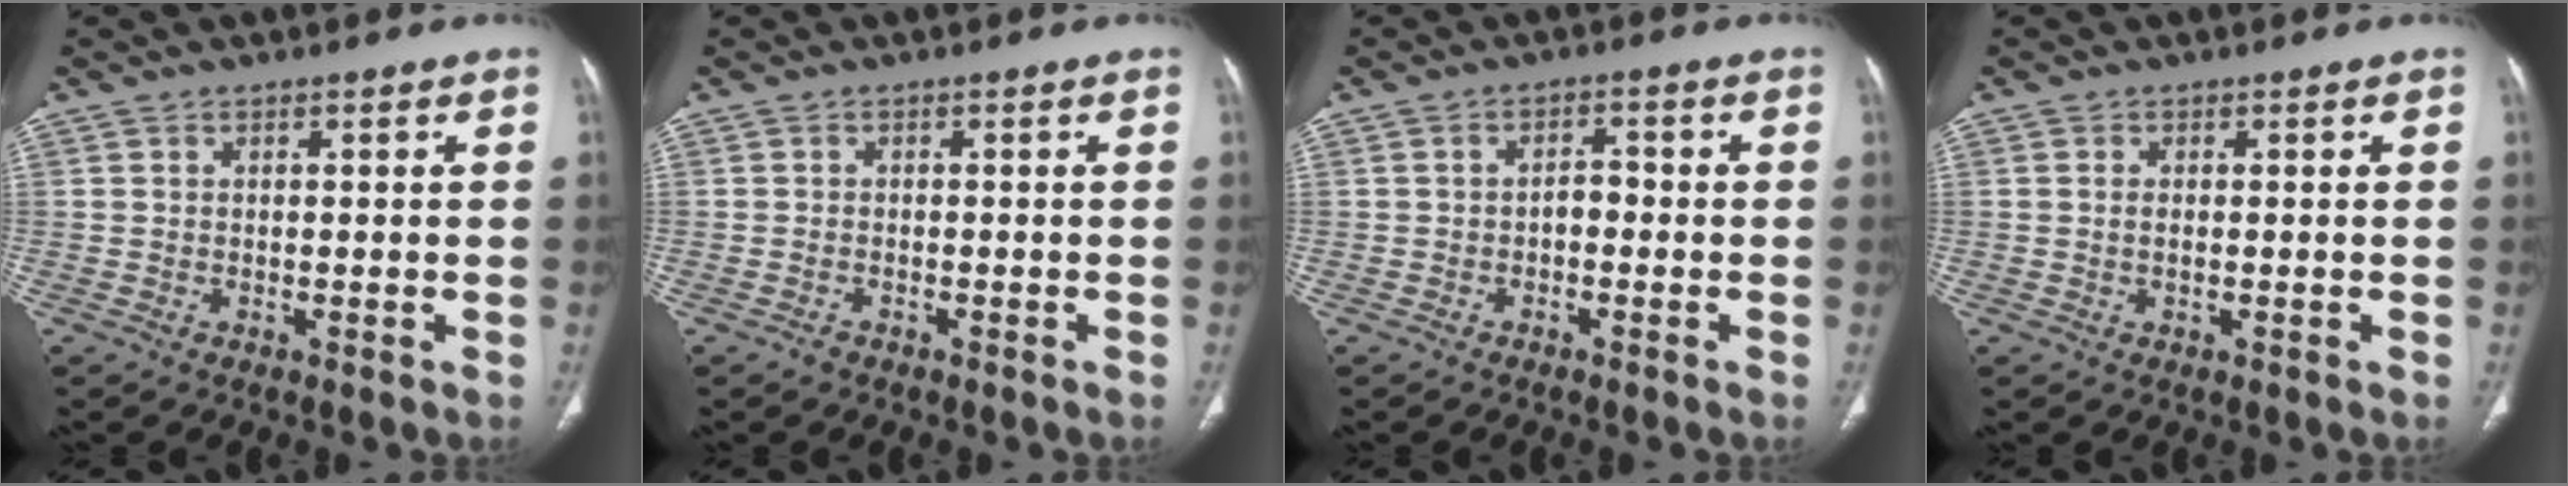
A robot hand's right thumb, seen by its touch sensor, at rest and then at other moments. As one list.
[{"total": 0.8, "force": [-0.7, 0.5, 0.2], "torque": [-0.008, 0.003, -0.013]}, {"total": 2.4, "force": [-0.7, 1.5, 1.7], "torque": [-0.018, 0.014, -0.018]}, {"total": 1.1, "force": [0.0, 0.4, 1.0], "torque": [-0.023, -0.001, 0.003]}]